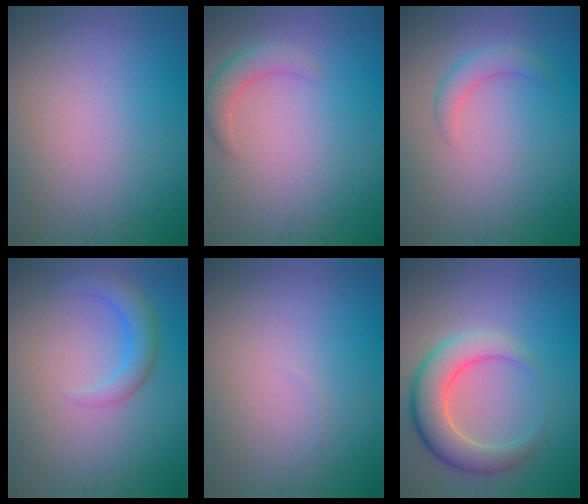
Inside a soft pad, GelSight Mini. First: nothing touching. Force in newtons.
{"total": 2.4, "press": 2.4, "slide": 0.2}
{"total": 2.0, "press": 2.0, "slide": 0.1}
{"total": 2.7, "press": 2.7, "slide": 0.2}
{"total": 0.0}
{"total": 5.7, "press": 5.7, "slide": 0.3}